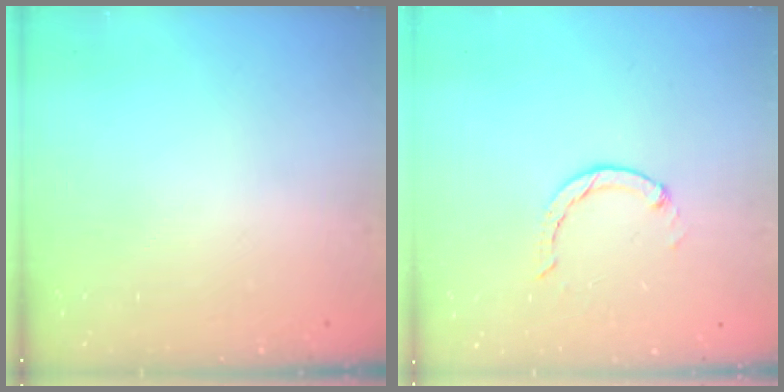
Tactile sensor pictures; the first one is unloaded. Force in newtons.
{"total": 0.0}